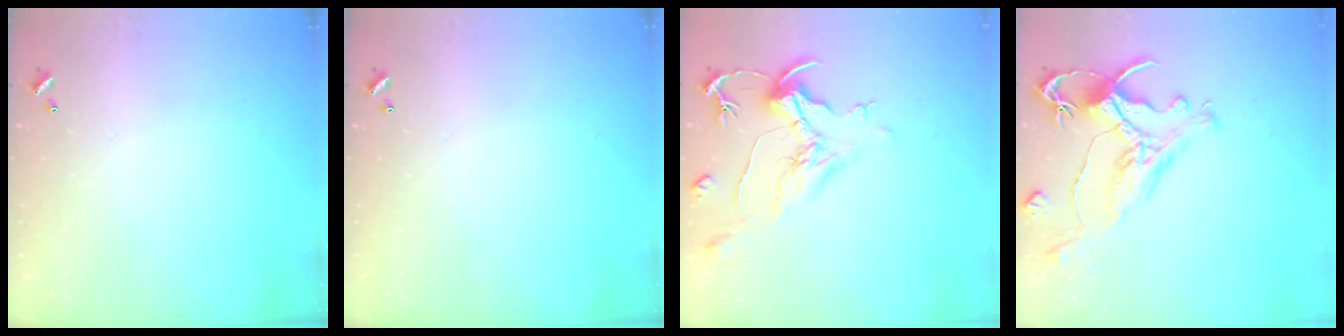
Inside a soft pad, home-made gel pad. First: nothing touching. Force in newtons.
{"total": 0.0}
{"total": 2.2, "press": 1.7, "slide": 1.4}
{"total": 1.2, "press": 0.3, "slide": 1.2}